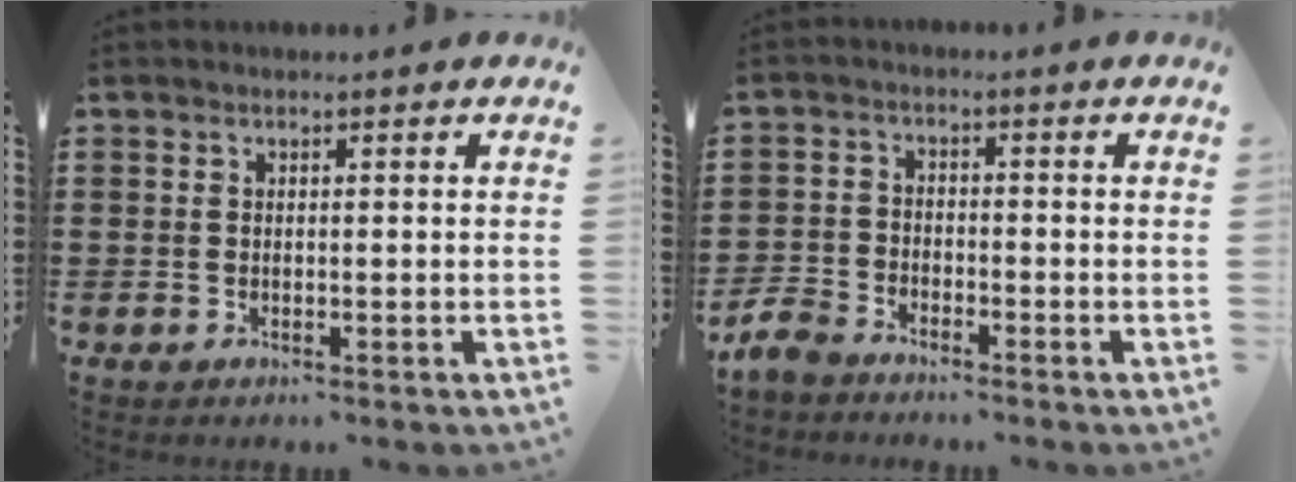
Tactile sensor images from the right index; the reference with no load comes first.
{"total": 3.8, "force": [-3.6, 1.2, 0.5], "torque": [-0.034, 0.001, -0.081]}